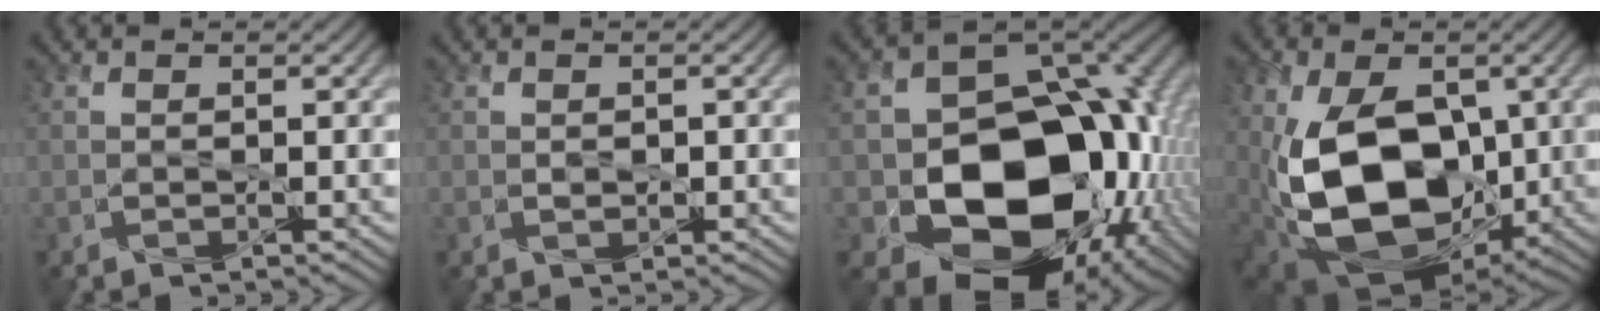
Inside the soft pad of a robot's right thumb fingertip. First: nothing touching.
{"total": 0.7, "force": [0.0, 0.2, 0.7], "torque": [-0.020, -0.002, 0.001]}
{"total": 18.2, "force": [-3.8, 13.1, 12.1], "torque": [-0.179, -0.062, -0.025]}
{"total": 17.4, "force": [-0.8, 10.6, 13.8], "torque": [-0.261, -0.037, -0.006]}